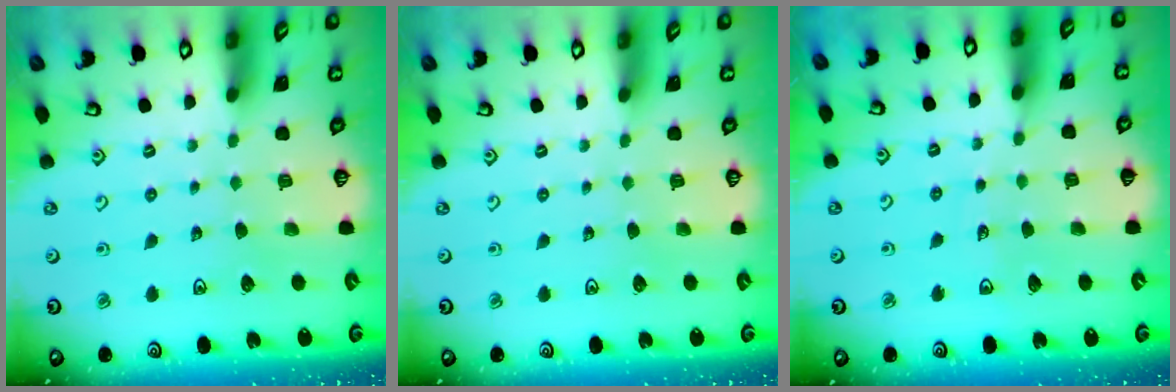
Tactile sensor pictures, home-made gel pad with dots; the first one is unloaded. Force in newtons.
{"total": 0.0}
{"total": 2.9, "press": 2.9, "slide": 0.3}